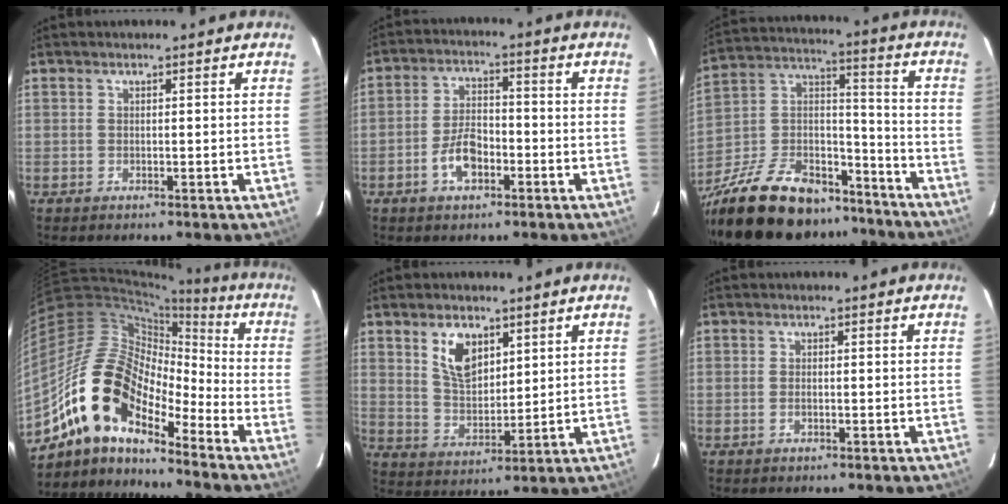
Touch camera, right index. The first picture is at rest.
{"total": 6.8, "force": [-3.3, 3.6, 4.8], "torque": [-0.098, 0.010, -0.054]}
{"total": 29.1, "force": [-21.7, 13.3, 14.0], "torque": [-0.300, 0.027, -0.332]}
{"total": 15.8, "force": [-11.2, 6.4, 9.1], "torque": [-0.153, 0.005, -0.227]}
{"total": 8.2, "force": [4.1, 4.6, 5.5], "torque": [-0.098, 0.006, 0.086]}
{"total": 1.0, "force": [-0.4, 0.6, 0.7], "torque": [-0.014, 0.000, -0.008]}